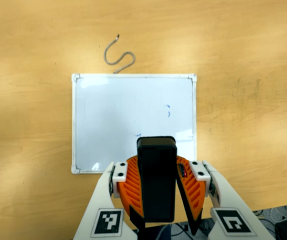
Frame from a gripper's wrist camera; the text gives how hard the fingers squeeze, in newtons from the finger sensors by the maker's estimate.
{"total": 10.8, "left": 10.0, "right": 11.6}